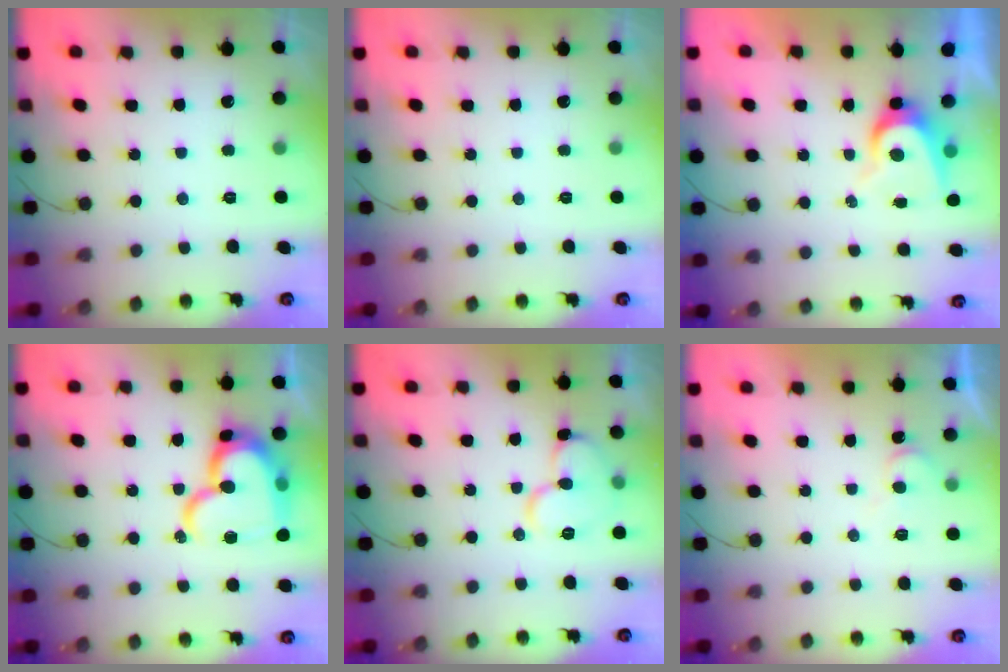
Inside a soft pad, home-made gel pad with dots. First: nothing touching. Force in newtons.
{"total": 0.0}
{"total": 6.8, "press": 6.8, "slide": 0.6}
{"total": 20.1, "press": 20.1, "slide": 1.5}
{"total": 12.3, "press": 12.2, "slide": 1.3}
{"total": 5.9, "press": 5.9, "slide": 0.6}